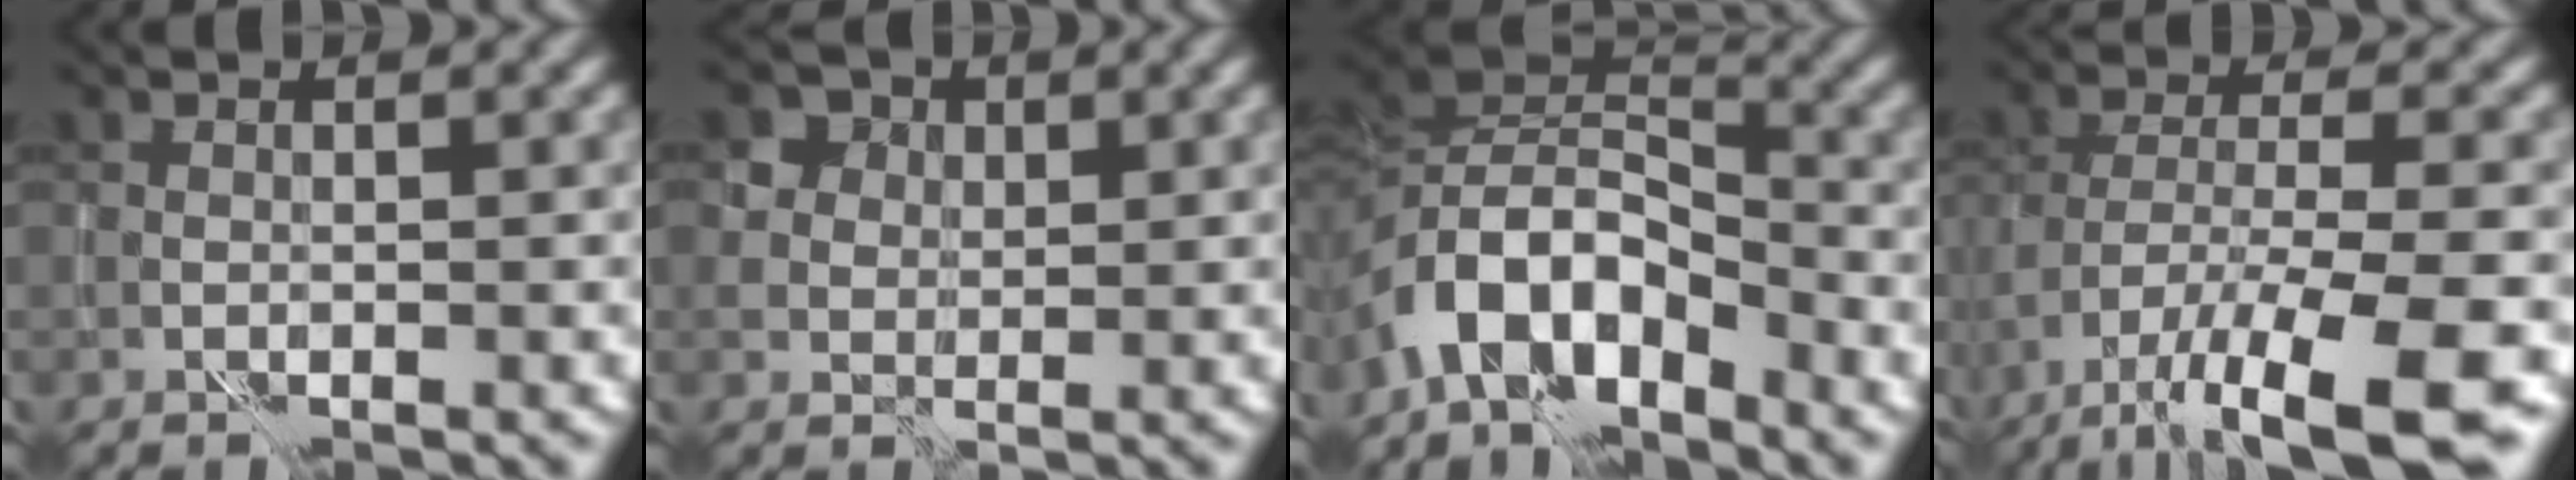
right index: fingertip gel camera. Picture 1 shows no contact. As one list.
[{"total": 4.7, "force": [1.9, 3.9, 1.7], "torque": [-0.032, 0.006, 0.023]}, {"total": 8.4, "force": [-4.6, 4.3, 5.6], "torque": [-0.095, 0.011, -0.098]}, {"total": 10.8, "force": [-7.8, 2.6, 7.1], "torque": [-0.132, -0.019, -0.122]}]